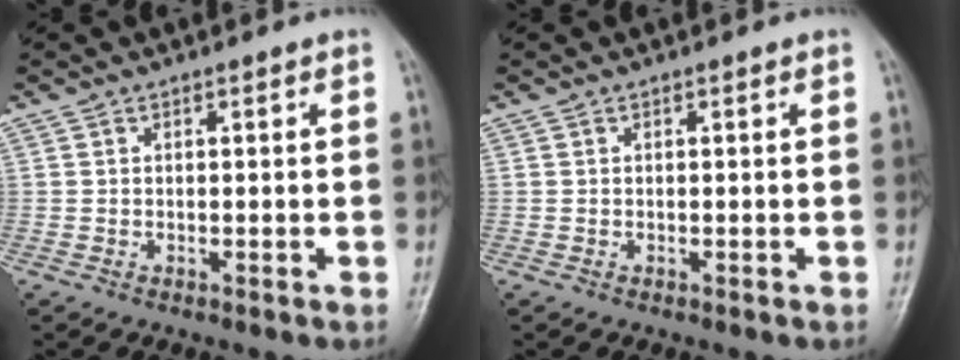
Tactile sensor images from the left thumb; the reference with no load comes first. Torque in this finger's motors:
{"motor_torque": [0.00, 0.00, -0.03, 0.02, 0.00]}